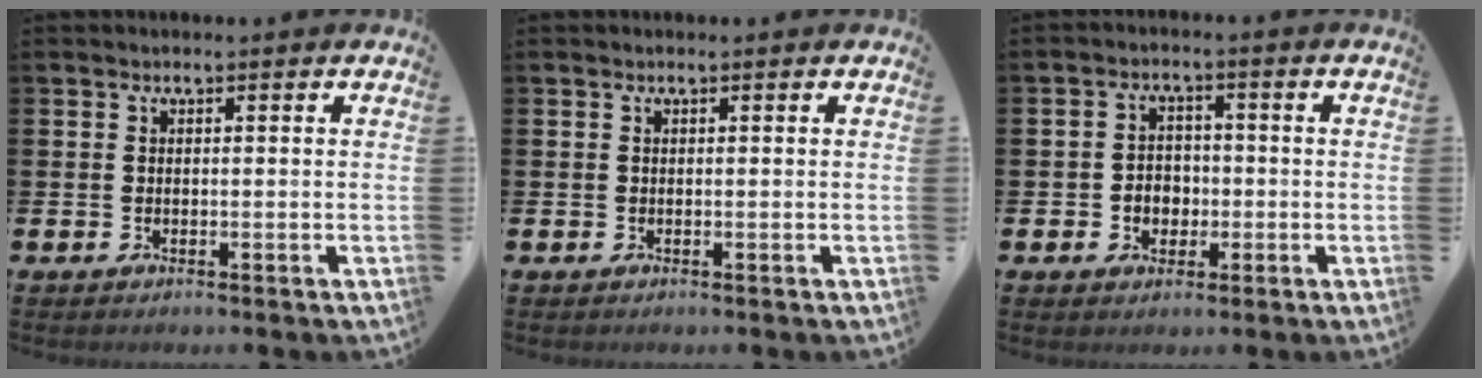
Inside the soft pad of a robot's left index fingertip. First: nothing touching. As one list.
[{"total": 0.0}, {"total": 3.2, "force": [-0.7, 2.8, 1.3], "torque": [-0.022, 0.004, -0.021]}]